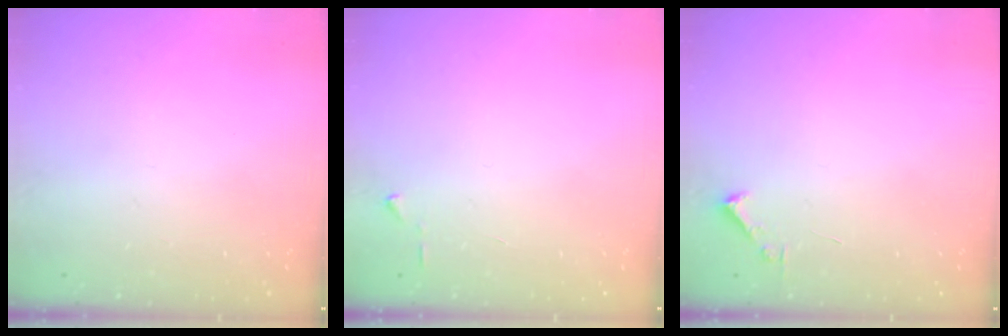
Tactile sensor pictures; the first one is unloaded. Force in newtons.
{"total": 3.0, "press": 2.9, "slide": 0.4}
{"total": 1.7, "press": 1.7, "slide": 0.2}